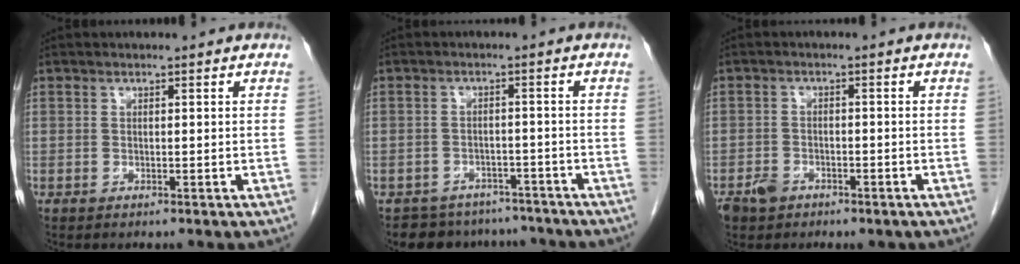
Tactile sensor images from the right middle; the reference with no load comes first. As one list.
[{"total": 8.3, "force": [-7.3, 4.0, 0.4], "torque": [0.004, 0.018, -0.090]}, {"total": 3.3, "force": [-2.2, 2.2, 1.2], "torque": [-0.024, 0.002, -0.031]}]